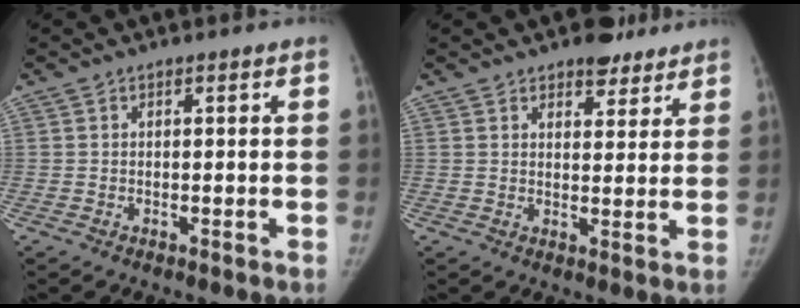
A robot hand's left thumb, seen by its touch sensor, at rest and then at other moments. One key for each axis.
{"total": 5.4, "fx": 4.2, "fy": 2.9, "fz": 2.0, "tx": 0.003, "ty": -0.024, "tz": 0.060}